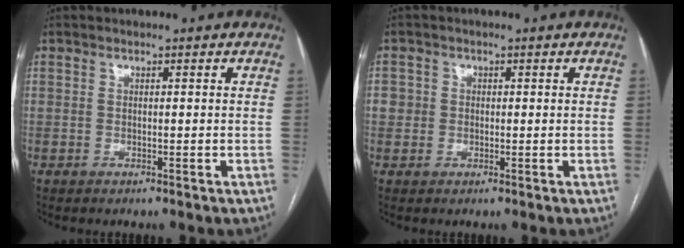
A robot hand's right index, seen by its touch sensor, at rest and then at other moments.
{"total": 2.4, "force": [0.1, 2.4, 0.3], "torque": [0.006, 0.009, 0.004]}